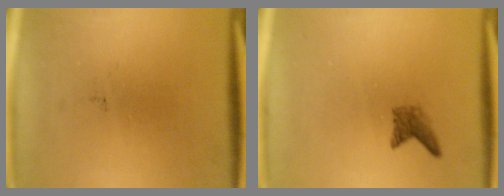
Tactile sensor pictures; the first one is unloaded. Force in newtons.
{"total": 1.7}